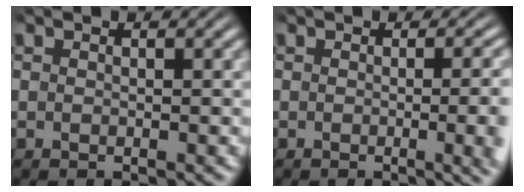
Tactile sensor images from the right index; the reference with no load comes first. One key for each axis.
{"total": 4.8, "fx": 0.0, "fy": 1.5, "fz": 4.5, "tx": -0.031, "ty": 0.020, "tz": -0.016}